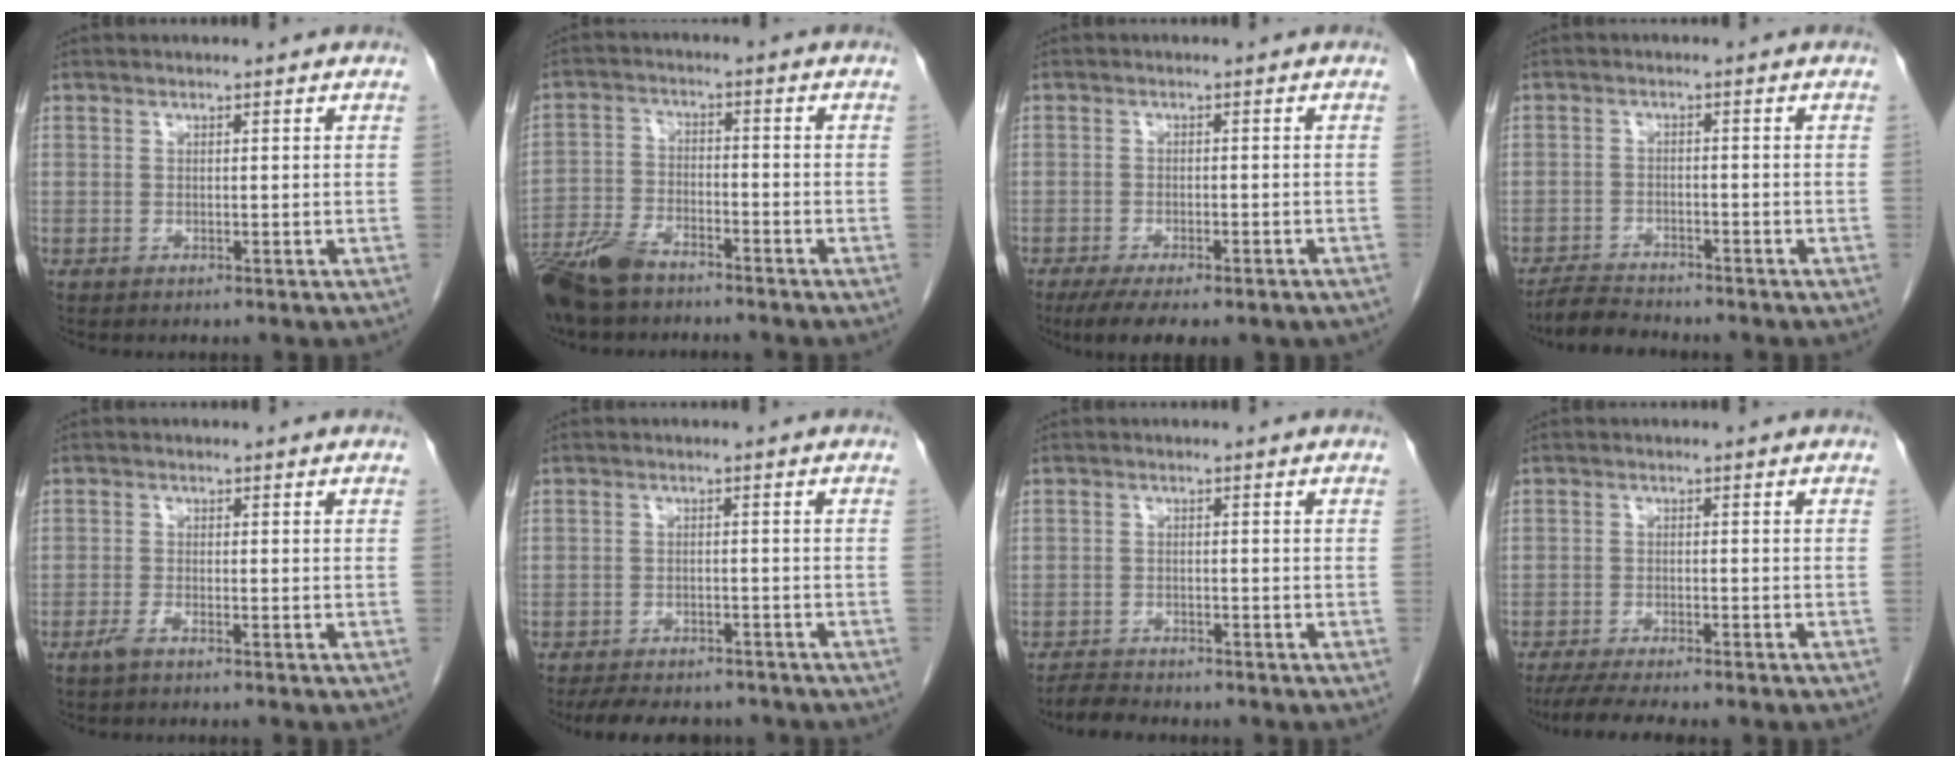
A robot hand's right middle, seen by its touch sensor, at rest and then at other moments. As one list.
[{"total": 9.7, "force": [-7.8, 3.2, 4.8], "torque": [-0.104, -0.020, -0.149]}, {"total": 10.3, "force": [-7.6, 3.2, 6.2], "torque": [-0.085, -0.012, -0.105]}, {"total": 3.9, "force": [-3.8, 0.5, 0.6], "torque": [-0.013, -0.014, -0.069]}, {"total": 1.6, "force": [-1.3, 0.0, 0.9], "torque": [-0.026, -0.002, -0.028]}, {"total": 10.6, "force": [-9.2, 3.8, 3.7], "torque": [-0.064, 0.001, -0.120]}, {"total": 3.0, "force": [-2.9, 0.7, 0.5], "torque": [-0.014, -0.009, -0.051]}, {"total": 8.4, "force": [-7.1, 0.6, 4.5], "torque": [-0.064, -0.014, -0.108]}]